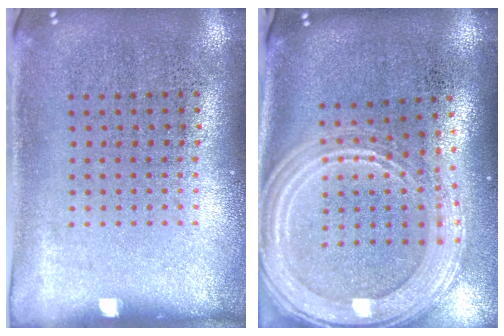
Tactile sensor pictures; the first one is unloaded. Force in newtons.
{"total": 3.0, "press": 2.5, "slide": 1.6}